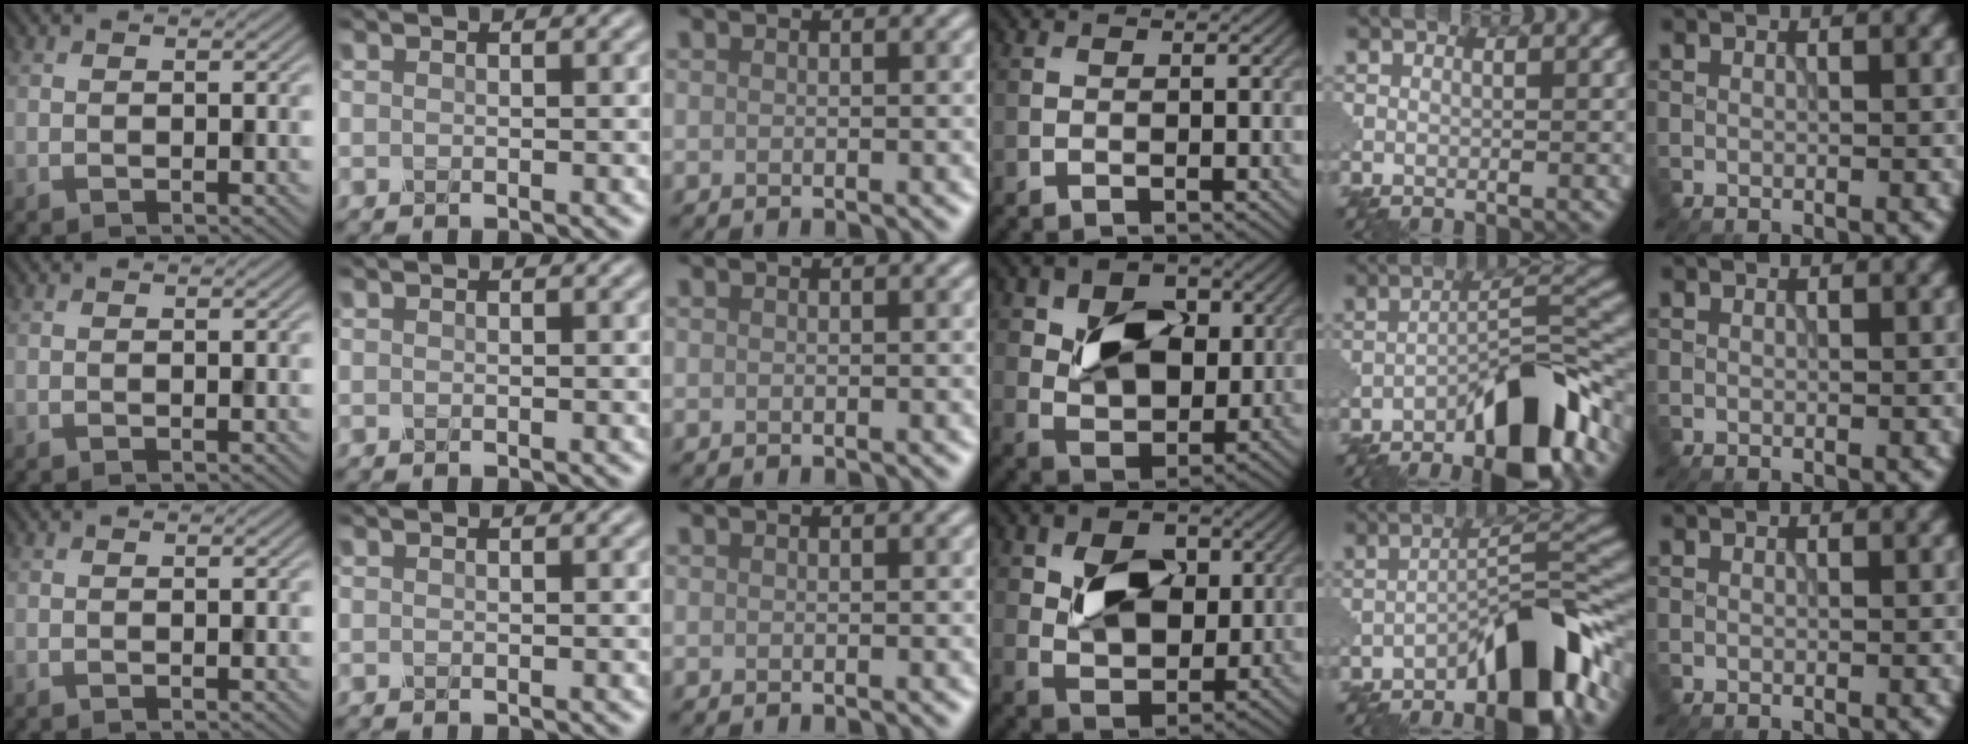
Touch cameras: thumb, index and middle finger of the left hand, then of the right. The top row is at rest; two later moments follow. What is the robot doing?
{"motion": "insert", "object": "pin"}